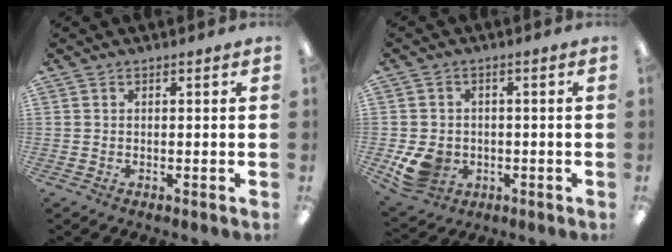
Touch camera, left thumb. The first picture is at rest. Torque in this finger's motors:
{"motor_torque": [-0.05, 0.17, 0.05, -0.01, 0.06]}